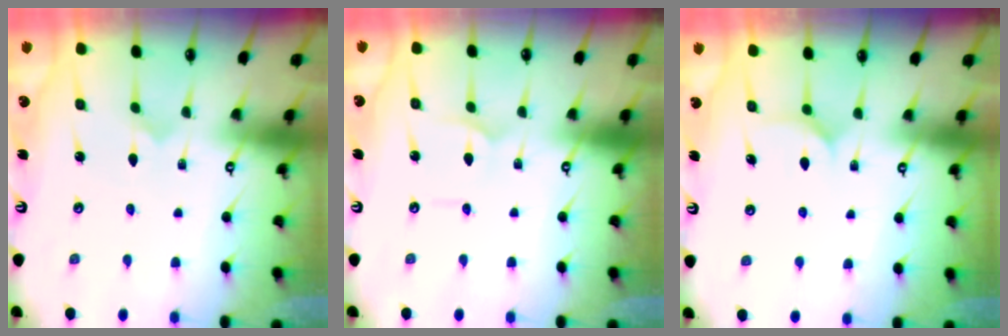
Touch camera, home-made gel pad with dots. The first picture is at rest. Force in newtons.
{"total": 1.4, "press": 1.3, "slide": 0.1}
{"total": 8.4, "press": 8.4, "slide": 0.6}